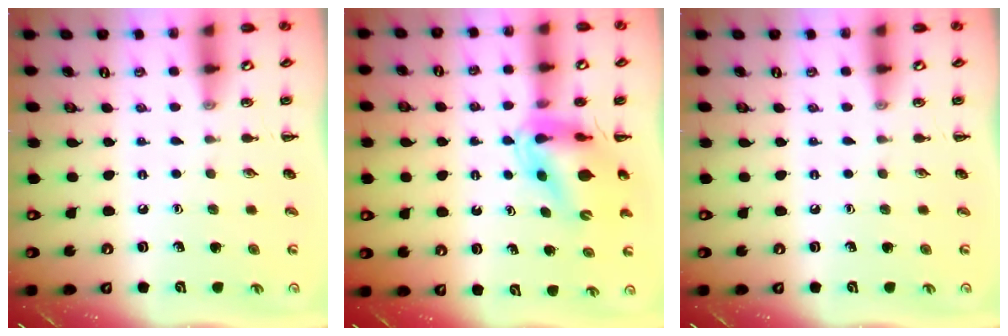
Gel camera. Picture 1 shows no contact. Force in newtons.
{"total": 10.2, "press": 9.6, "slide": 3.2}
{"total": 0.0}